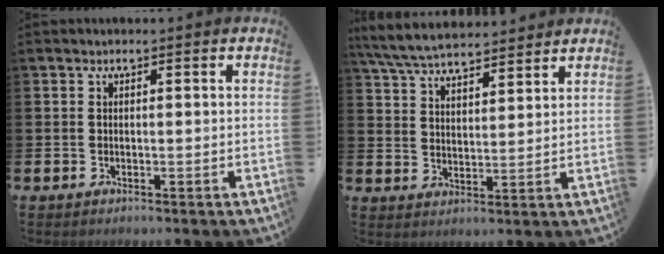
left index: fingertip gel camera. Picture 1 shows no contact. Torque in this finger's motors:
{"motor_torque": [1.13, -1.01, 0.28, 0.21]}